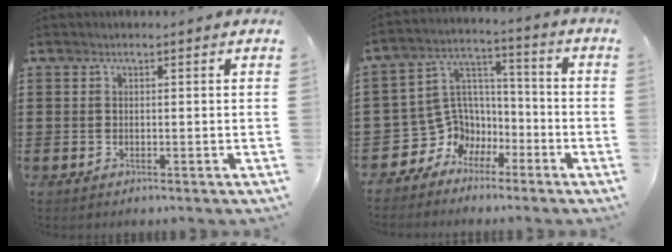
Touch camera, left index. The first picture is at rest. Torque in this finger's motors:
{"motor_torque": [0.16, 0.28, 0.04, -0.01]}